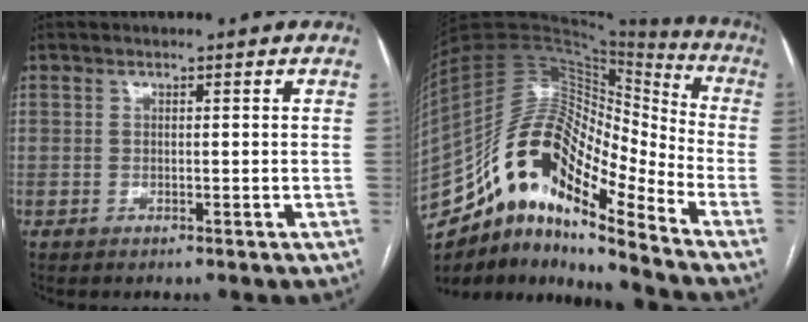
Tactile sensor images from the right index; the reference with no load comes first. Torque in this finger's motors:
{"motor_torque": [0.85, -1.01, 1.05, 0.21]}